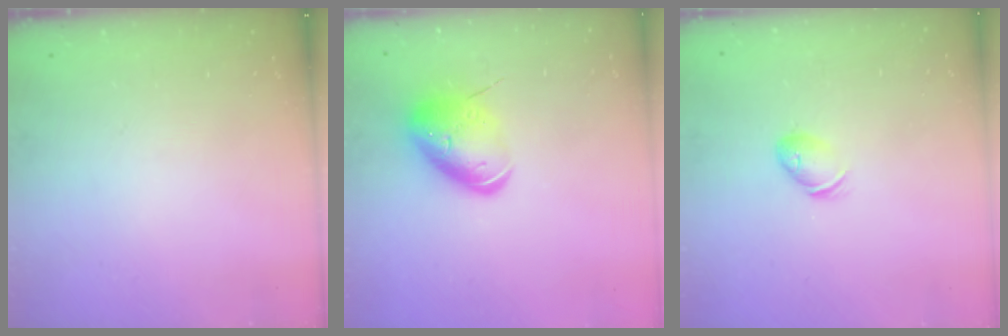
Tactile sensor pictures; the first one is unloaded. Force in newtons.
{"total": 12.9, "press": 12.7, "slide": 2.3}
{"total": 7.1, "press": 7.0, "slide": 1.1}